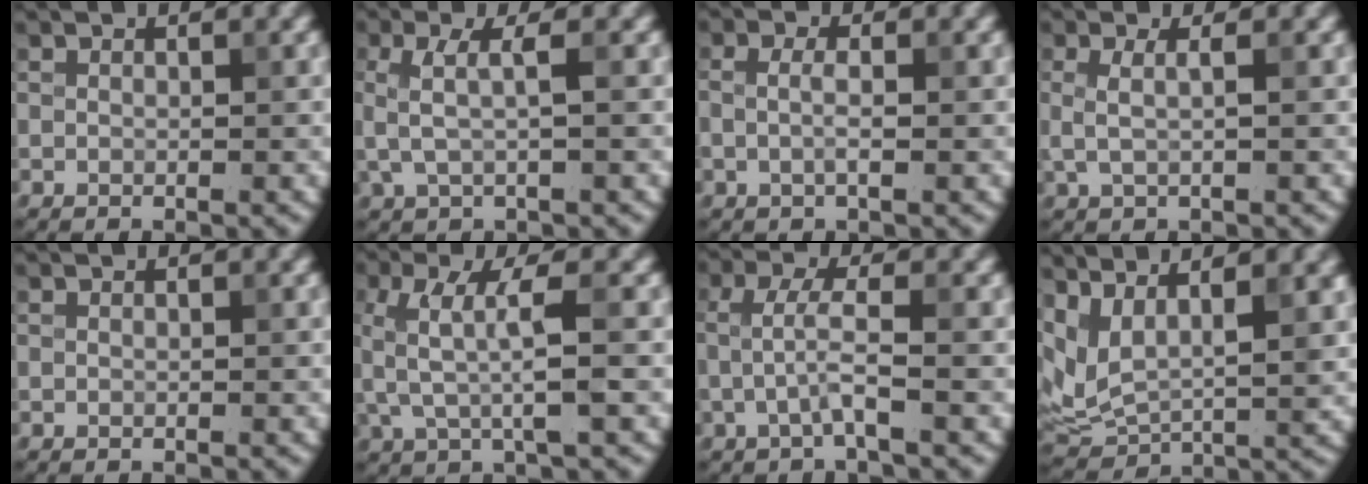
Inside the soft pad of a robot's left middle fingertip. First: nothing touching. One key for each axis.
{"total": 2.7, "fx": 0.1, "fy": 0.7, "fz": 2.6, "tx": -0.056, "ty": 0.001, "tz": 0.003}
{"total": 1.7, "fx": -0.1, "fy": 0.5, "fz": 1.6, "tx": -0.035, "ty": 0.000, "tz": -0.005}
{"total": 1.9, "fx": 0.2, "fy": 0.6, "fz": 1.8, "tx": -0.036, "ty": -0.001, "tz": 0.003}
{"total": 0.0}
{"total": 4.6, "fx": 0.3, "fy": 1.2, "fz": 4.4, "tx": -0.101, "ty": 0.002, "tz": 0.005}
{"total": 2.6, "fx": -0.6, "fy": 0.3, "fz": 2.5, "tx": -0.055, "ty": 0.009, "tz": -0.017}
{"total": 7.2, "fx": 3.7, "fy": 2.9, "fz": 5.5, "tx": -0.129, "ty": -0.001, "tz": 0.076}